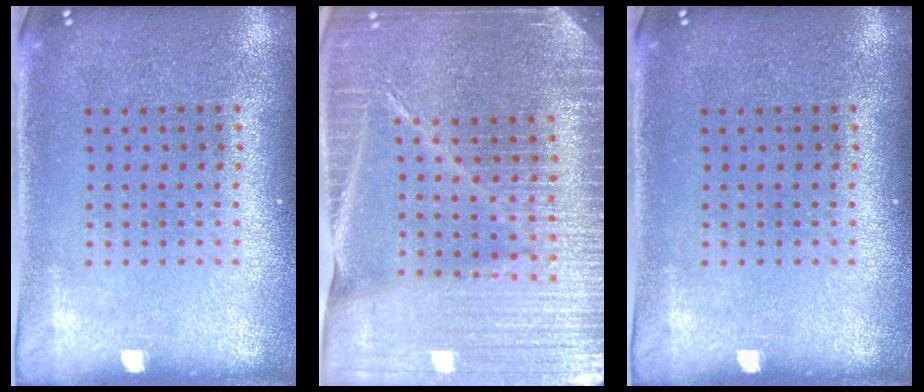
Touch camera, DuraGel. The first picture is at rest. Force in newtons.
{"total": 5.1, "press": 4.6, "slide": 2.2}
{"total": 0.0}